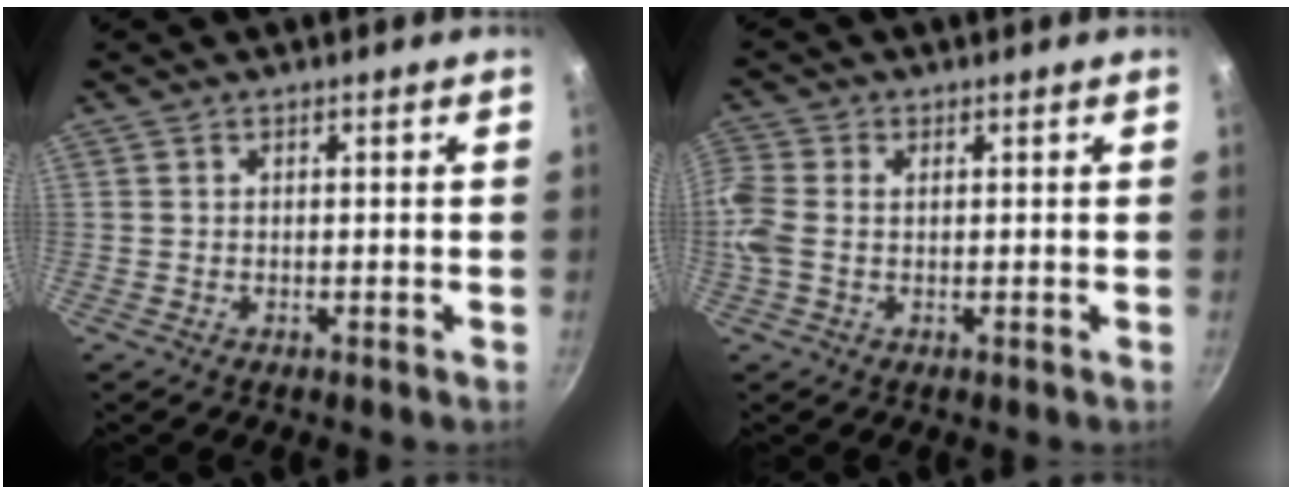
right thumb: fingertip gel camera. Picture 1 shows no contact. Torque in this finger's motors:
{"motor_torque": [0.01, 0.19, 0.68, 0.14, 0.19]}